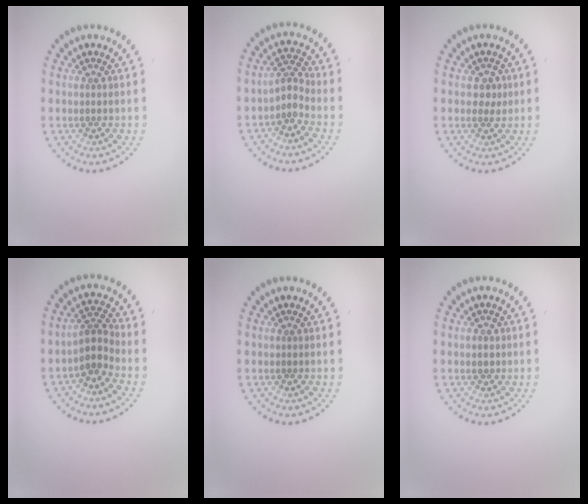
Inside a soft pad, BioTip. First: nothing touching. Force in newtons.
{"total": 2.0, "press": 1.5, "slide": 1.3}
{"total": 1.6, "press": 1.5, "slide": 0.7}
{"total": 2.5, "press": 1.9, "slide": 1.6}
{"total": 0.0}
{"total": 1.0, "press": 1.0, "slide": 0.3}